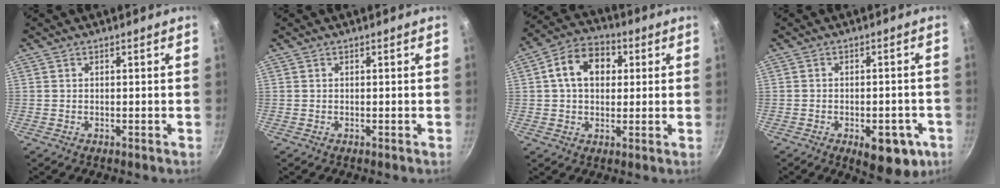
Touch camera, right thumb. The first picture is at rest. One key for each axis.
{"total": 0.0}
{"total": 11.0, "fx": 2.3, "fy": 8.0, "fz": 7.2, "tx": -0.093, "ty": 0.018, "tz": 0.023}
{"total": 10.3, "fx": -4.1, "fy": 5.2, "fz": 7.9, "tx": -0.059, "ty": 0.014, "tz": -0.045}